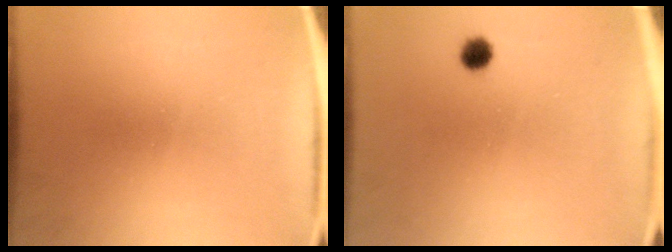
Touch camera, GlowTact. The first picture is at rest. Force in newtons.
{"total": 2.4}